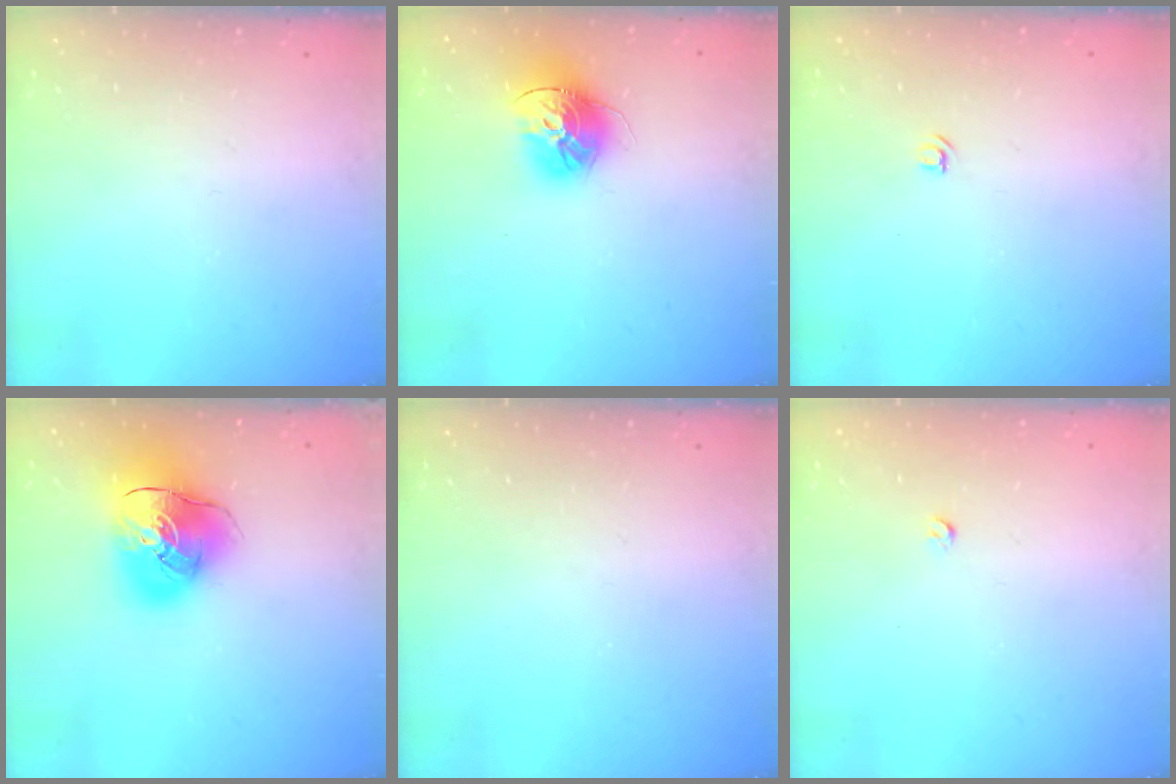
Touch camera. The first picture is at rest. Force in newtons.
{"total": 15.1, "press": 15.0, "slide": 1.5}
{"total": 3.2, "press": 3.2, "slide": 0.3}
{"total": 15.3, "press": 15.2, "slide": 2.2}
{"total": 0.0}
{"total": 2.6, "press": 2.5, "slide": 0.4}